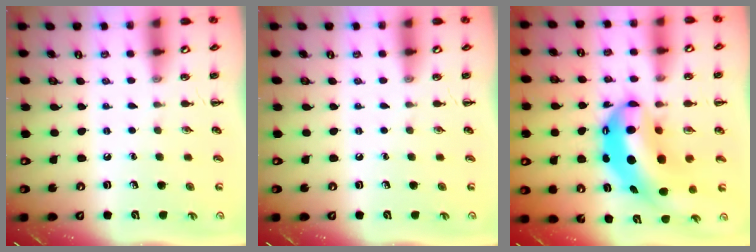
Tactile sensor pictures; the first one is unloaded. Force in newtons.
{"total": 0.0}
{"total": 12.1, "press": 11.6, "slide": 3.2}